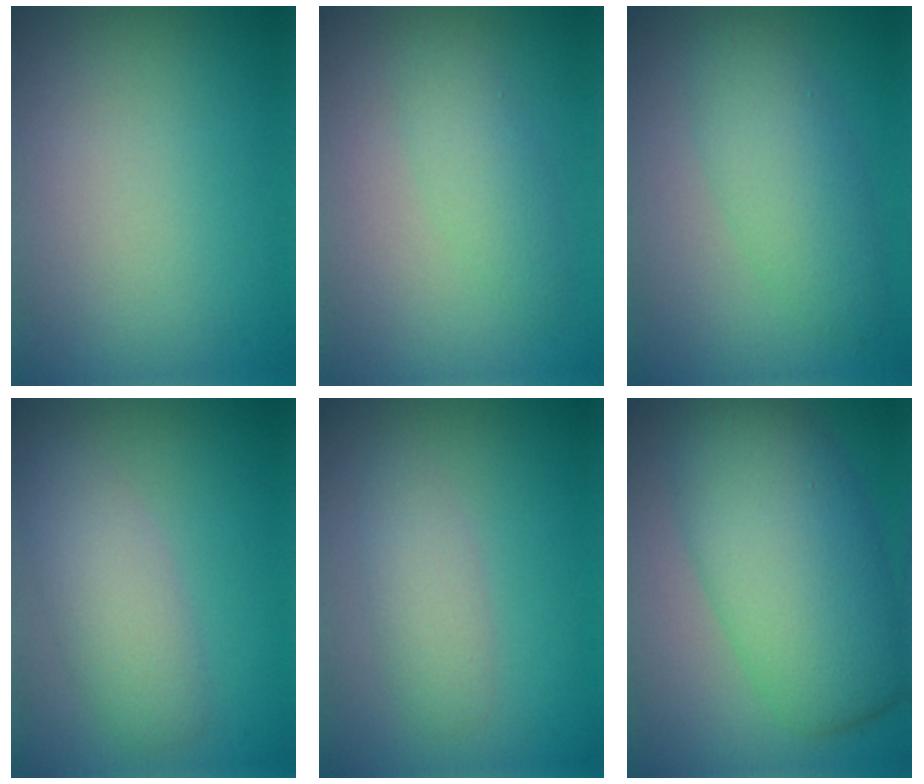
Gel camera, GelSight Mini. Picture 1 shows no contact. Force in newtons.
{"total": 2.2, "press": 2.2, "slide": 0.1}
{"total": 4.2, "press": 4.2, "slide": 0.1}
{"total": 3.6, "press": 3.6, "slide": 0.4}
{"total": 2.3, "press": 2.3, "slide": 0.1}
{"total": 9.6, "press": 9.6, "slide": 0.2}